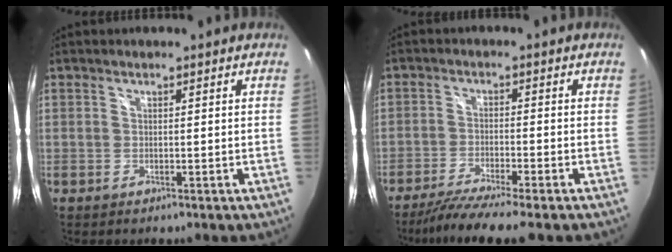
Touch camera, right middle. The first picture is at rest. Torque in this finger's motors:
{"motor_torque": [1.26, -0.88, 0.14, 0.10]}